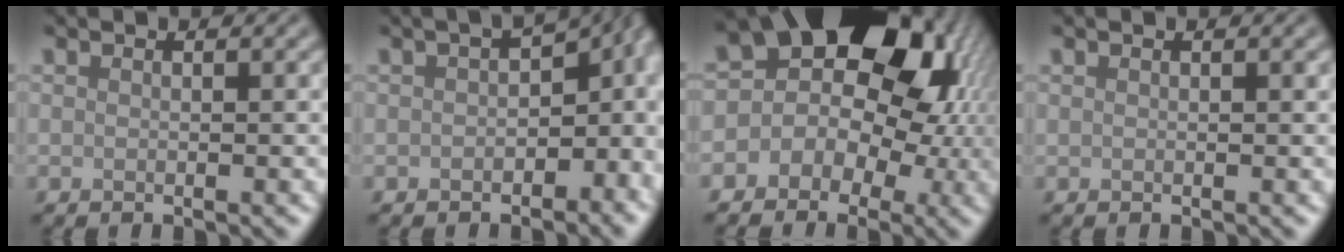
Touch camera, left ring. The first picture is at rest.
{"total": 7.3, "force": [-0.3, 4.6, 5.6], "torque": [-0.044, -0.006, -0.003]}
{"total": 18.4, "force": [4.5, 13.9, 11.3], "torque": [-0.135, 0.057, 0.039]}
{"total": 0.0}